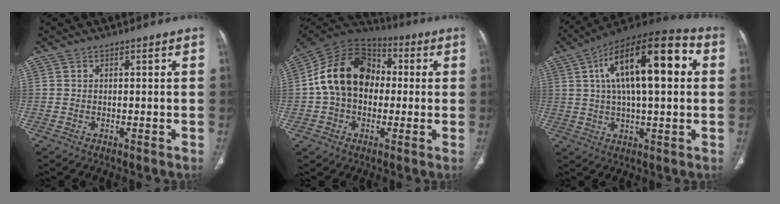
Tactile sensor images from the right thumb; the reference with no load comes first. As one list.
[{"total": 17.1, "force": [0.6, 12.8, 11.4], "torque": [-0.177, 0.039, -0.001]}, {"total": 21.8, "force": [5.0, 8.3, 19.5], "torque": [-0.307, 0.023, 0.070]}]